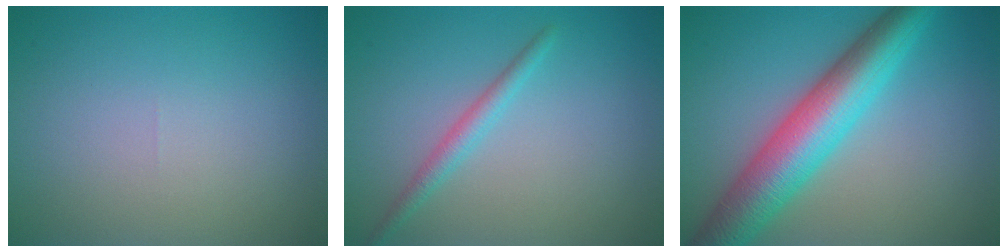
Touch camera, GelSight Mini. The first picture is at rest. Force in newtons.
{"total": 1.8, "press": 1.8, "slide": 0.0}
{"total": 8.5, "press": 8.5, "slide": 0.0}